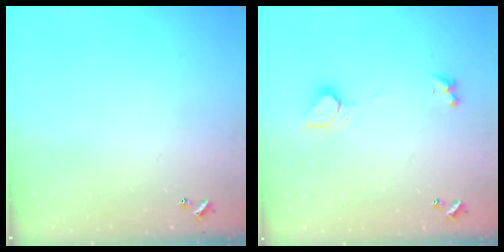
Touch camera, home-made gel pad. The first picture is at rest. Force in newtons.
{"total": 2.5, "press": 2.5, "slide": 0.6}